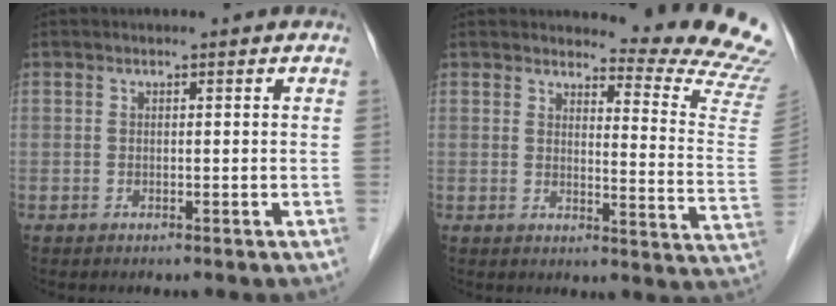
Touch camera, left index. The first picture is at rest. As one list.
[{"total": 14.3, "force": [14.2, -0.8, 2.0], "torque": [-0.015, -0.148, 0.136]}]